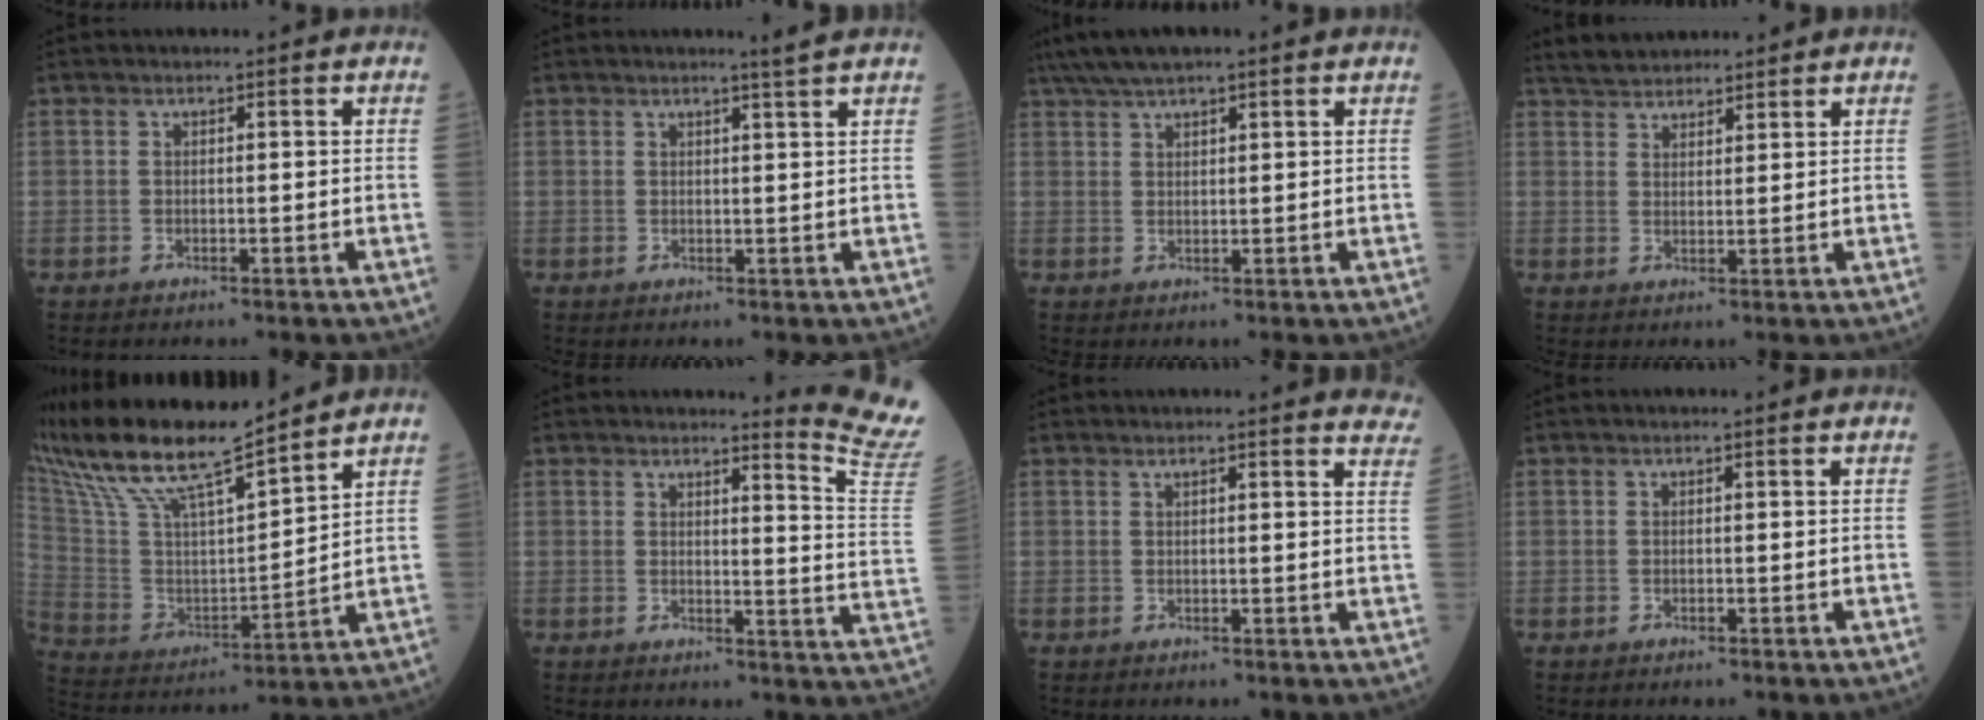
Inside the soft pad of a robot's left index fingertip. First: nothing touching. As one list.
[{"total": 1.9, "force": [1.6, -0.9, 0.5], "torque": [-0.023, -0.014, 0.026]}, {"total": 6.6, "force": [5.2, 0.8, 4.0], "torque": [-0.069, 0.041, 0.092]}, {"total": 6.7, "force": [6.2, 1.8, 2.0], "torque": [-0.029, 0.031, 0.108]}, {"total": 18.2, "force": [15.3, 1.8, 9.7], "torque": [-0.196, 0.014, 0.294]}, {"total": 11.0, "force": [10.6, -2.4, 1.5], "torque": [-0.018, -0.135, 0.100]}, {"total": 7.4, "force": [7.1, 0.6, 1.9], "torque": [0.000, -0.019, 0.050]}, {"total": 0.0}]